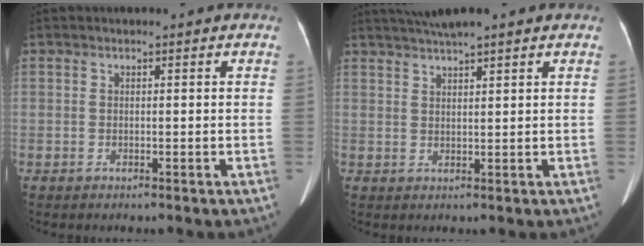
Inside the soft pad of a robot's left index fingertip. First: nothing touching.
{"total": 6.0, "force": [4.9, 0.0, 3.3], "torque": [-0.059, 0.033, 0.086]}